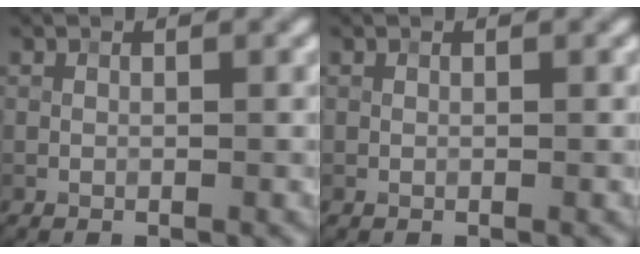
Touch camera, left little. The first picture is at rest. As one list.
[{"total": 0.0}]